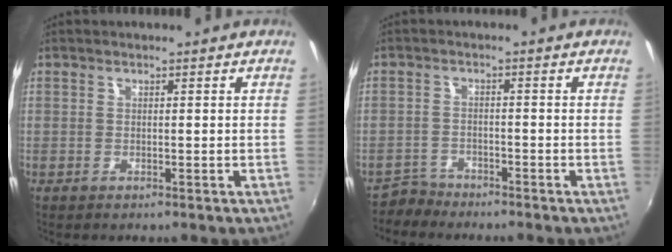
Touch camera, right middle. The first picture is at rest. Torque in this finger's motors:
{"motor_torque": [-0.28, -0.28, -0.03, -0.04]}